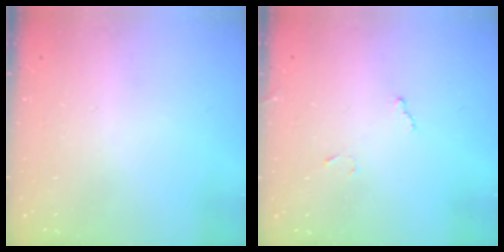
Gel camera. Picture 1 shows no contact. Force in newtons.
{"total": 7.0, "press": 7.0, "slide": 0.4}